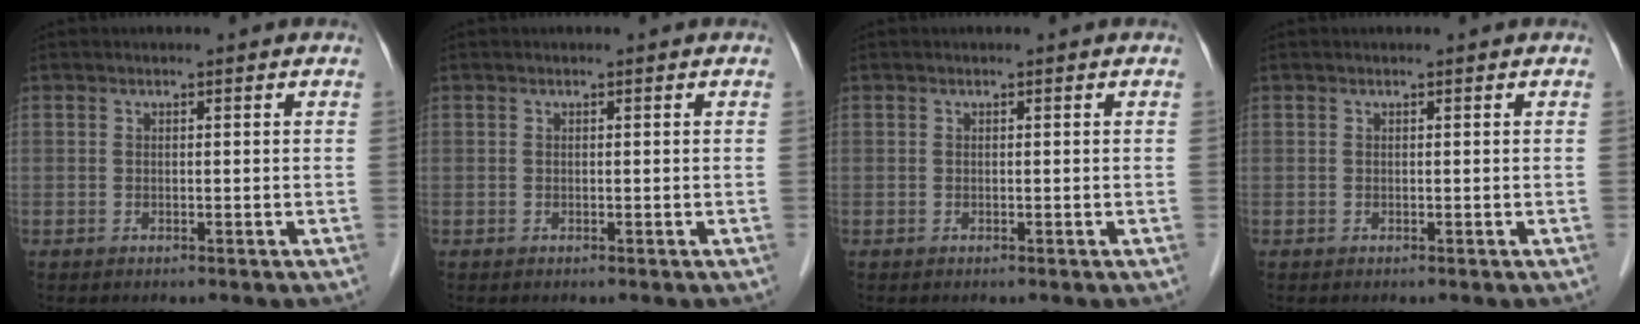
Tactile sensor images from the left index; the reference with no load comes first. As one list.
[{"total": 0.0}, {"total": 0.0}, {"total": 0.0}]